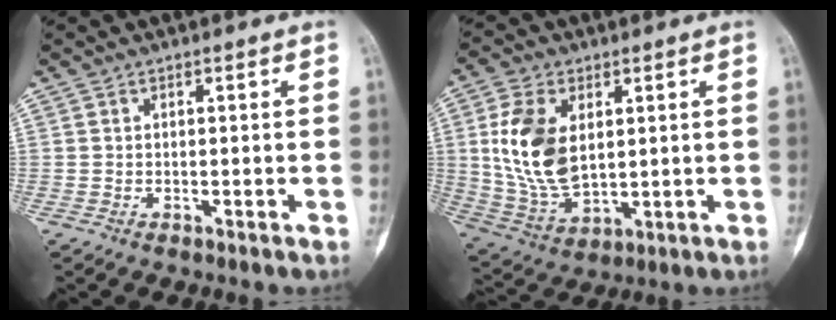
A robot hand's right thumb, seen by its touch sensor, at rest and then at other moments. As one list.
[{"total": 14.5, "force": [2.8, 8.6, 11.3], "torque": [-0.218, -0.013, 0.065]}]